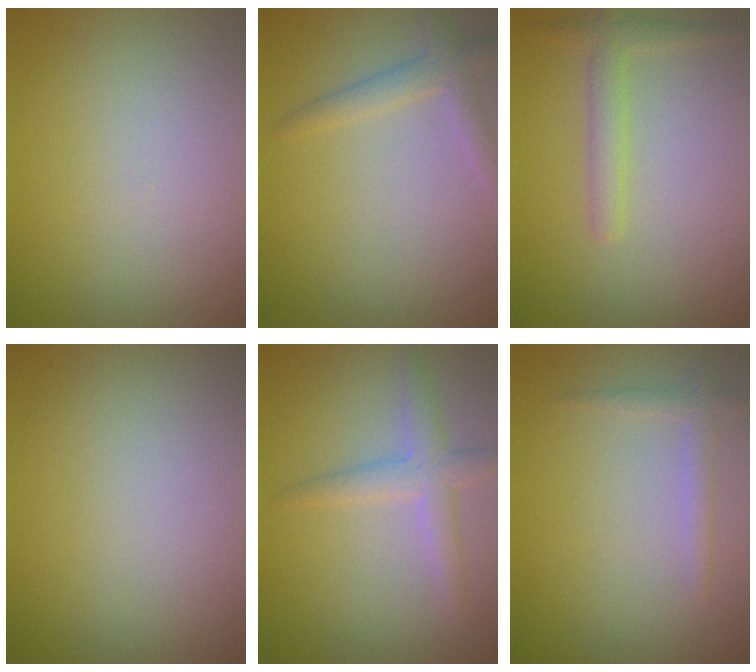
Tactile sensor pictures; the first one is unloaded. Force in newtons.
{"total": 2.2, "press": 2.2, "slide": 0.2}
{"total": 1.4, "press": 1.4, "slide": 0.1}
{"total": 0.0}
{"total": 2.6, "press": 2.6, "slide": 0.1}
{"total": 1.4, "press": 1.4, "slide": 0.1}